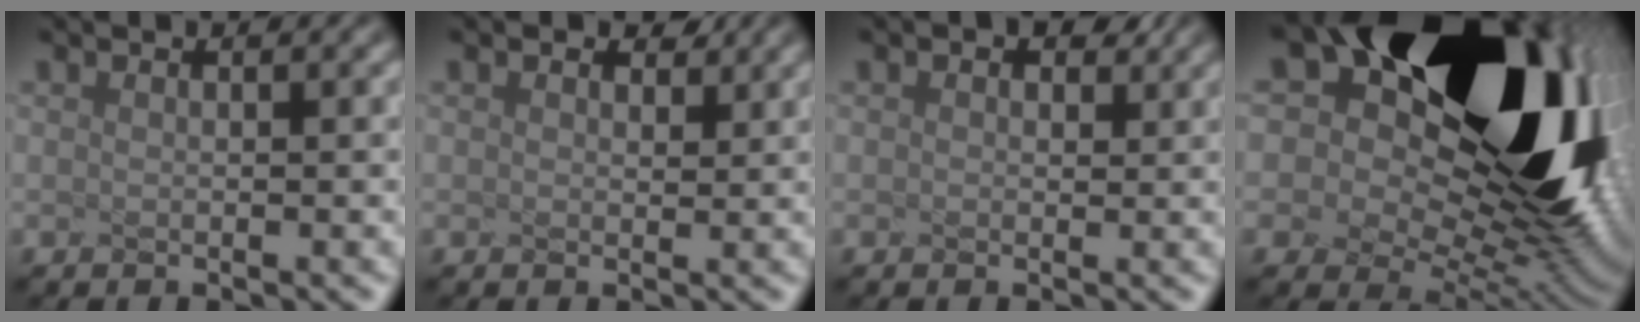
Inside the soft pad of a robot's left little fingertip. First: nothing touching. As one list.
[{"total": 0.9, "force": [0.7, -0.4, -0.5], "torque": [-0.011, -0.010, 0.027]}, {"total": 0.6, "force": [0.5, -0.1, 0.2], "torque": [-0.020, -0.013, 0.028]}, {"total": 19.6, "force": [7.9, 12.3, 13.1], "torque": [-0.224, 0.056, 0.180]}]